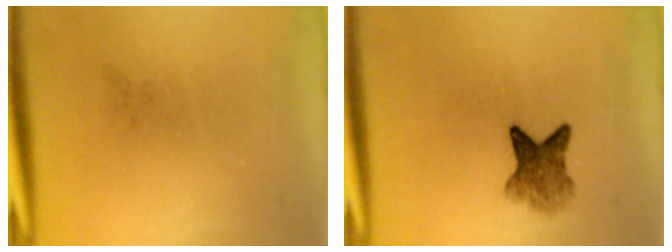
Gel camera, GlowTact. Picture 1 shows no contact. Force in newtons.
{"total": 4.4}